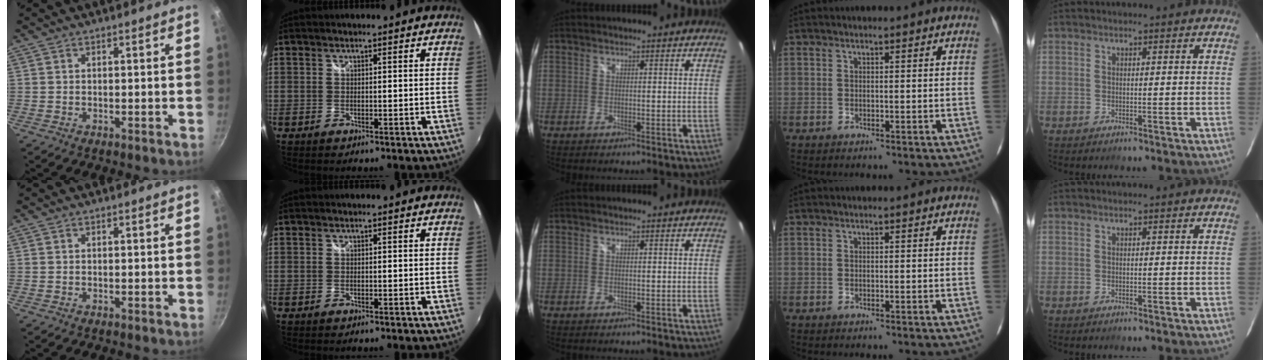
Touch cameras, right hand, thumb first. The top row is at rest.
{}